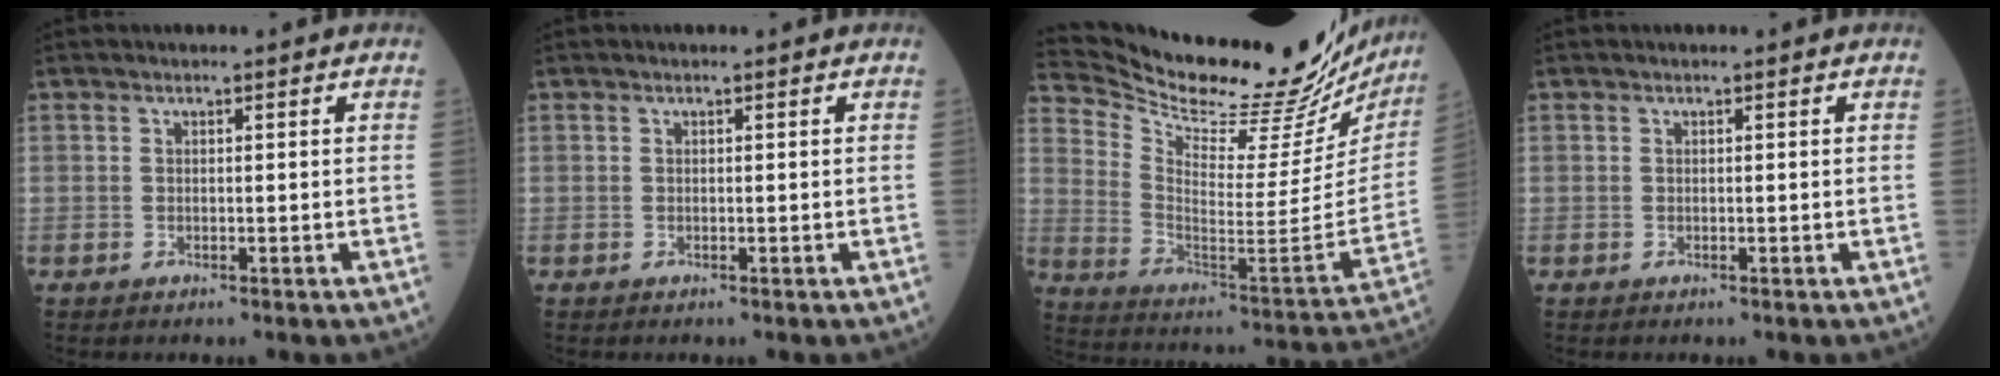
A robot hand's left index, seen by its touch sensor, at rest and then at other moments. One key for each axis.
{"total": 0.0}
{"total": 28.9, "fx": 26.8, "fy": 4.7, "fz": 9.8, "tx": -0.167, "ty": -0.104, "tz": 0.361}
{"total": 0.0}